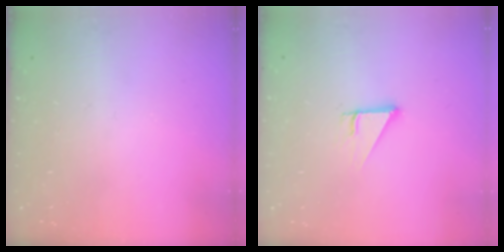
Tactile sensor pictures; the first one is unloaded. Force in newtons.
{"total": 2.5, "press": 2.5, "slide": 0.1}